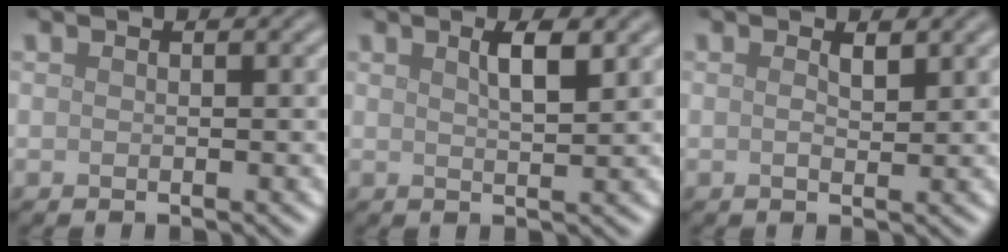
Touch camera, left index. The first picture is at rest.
{"total": 2.5, "force": [1.3, 0.6, 2.1], "torque": [-0.030, 0.004, 0.021]}
{"total": 1.3, "force": [0.5, 0.5, 1.1], "torque": [-0.023, -0.002, 0.008]}